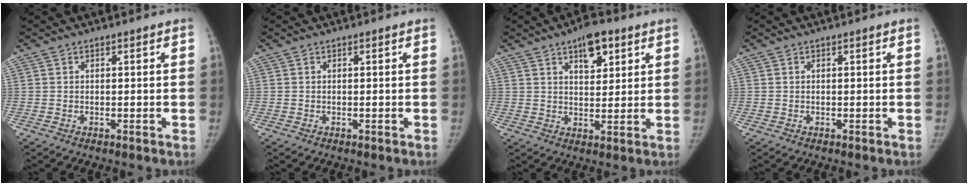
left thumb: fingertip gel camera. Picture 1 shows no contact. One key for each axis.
{"total": 0.0}
{"total": 7.8, "fx": 4.3, "fy": 3.9, "fz": 5.2, "tx": -0.050, "ty": -0.019, "tz": 0.060}
{"total": 0.0}